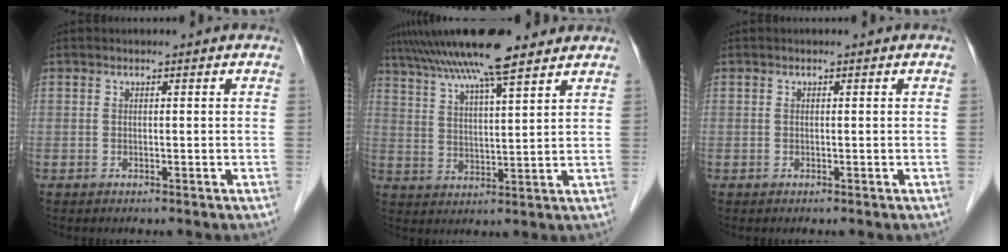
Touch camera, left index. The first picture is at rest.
{"total": 13.9, "force": [11.3, 1.0, 8.1], "torque": [-0.139, 0.032, 0.183]}
{"total": 0.0}